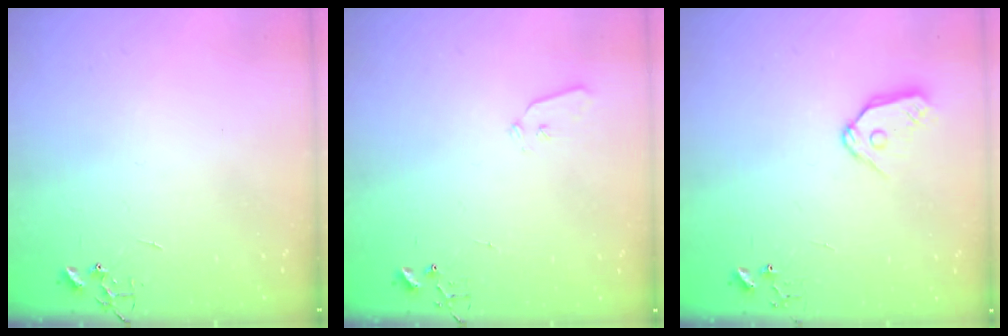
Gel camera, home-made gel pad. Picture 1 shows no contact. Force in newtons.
{"total": 4.4, "press": 4.4, "slide": 0.7}
{"total": 8.9, "press": 8.9, "slide": 1.0}